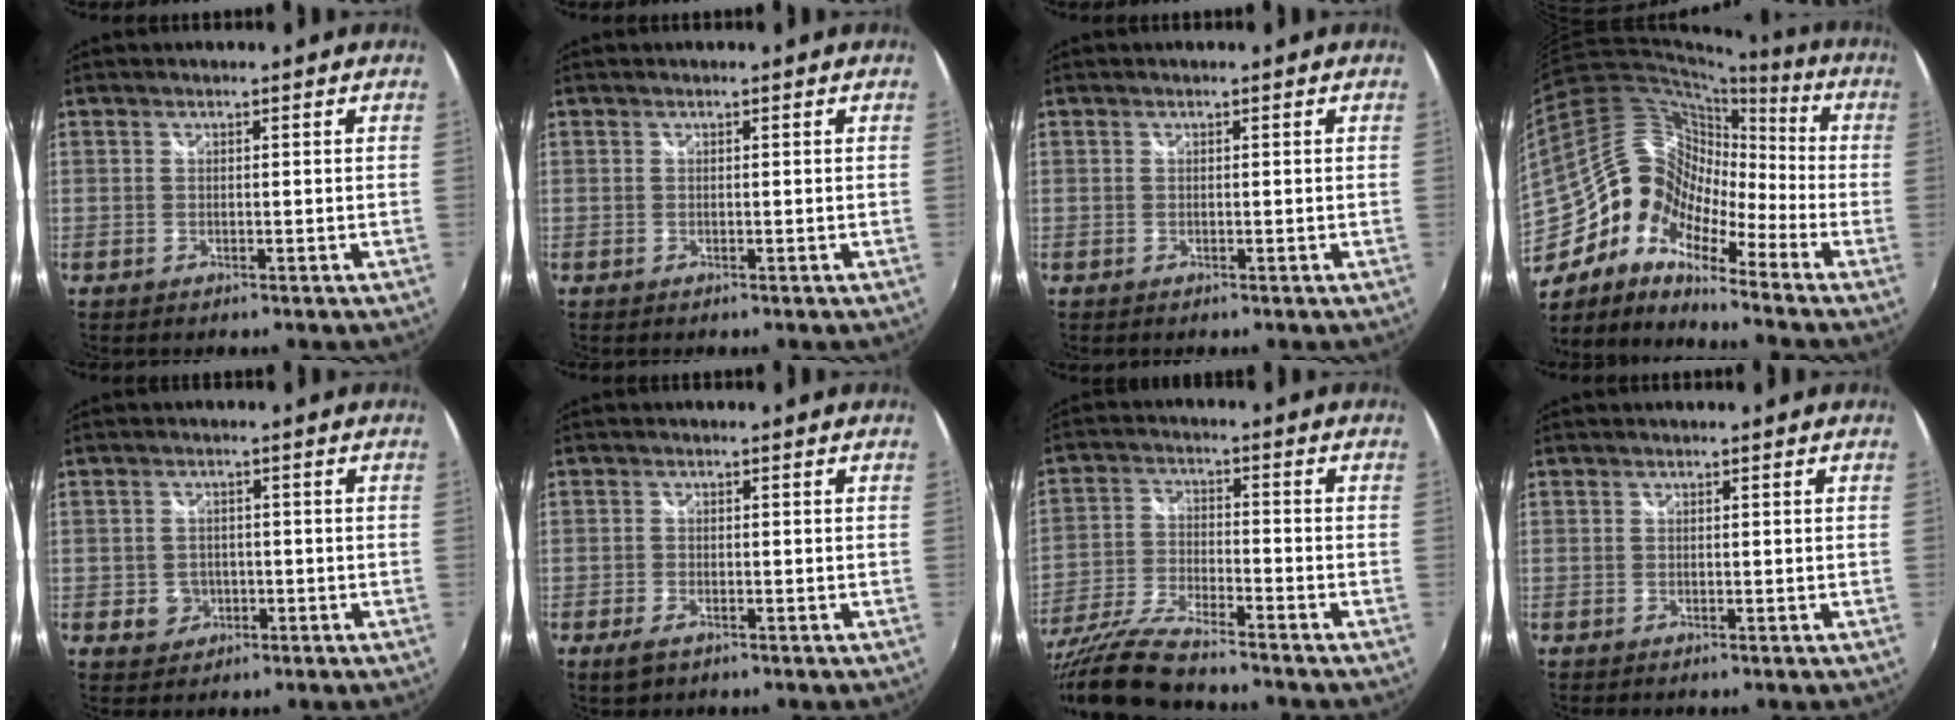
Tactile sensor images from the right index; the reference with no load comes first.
{"total": 0.0}
{"total": 0.0}
{"total": 15.8, "force": [-8.6, 8.5, 10.1], "torque": [-0.171, 0.004, -0.183]}
{"total": 4.1, "force": [-1.2, 3.7, 1.0], "torque": [-0.027, 0.004, -0.013]}
{"total": 2.8, "force": [-1.8, 1.2, 1.9], "torque": [-0.041, -0.006, -0.032]}
{"total": 14.0, "force": [-12.0, 1.0, 7.1], "torque": [-0.154, -0.032, -0.228]}
{"total": 0.0}